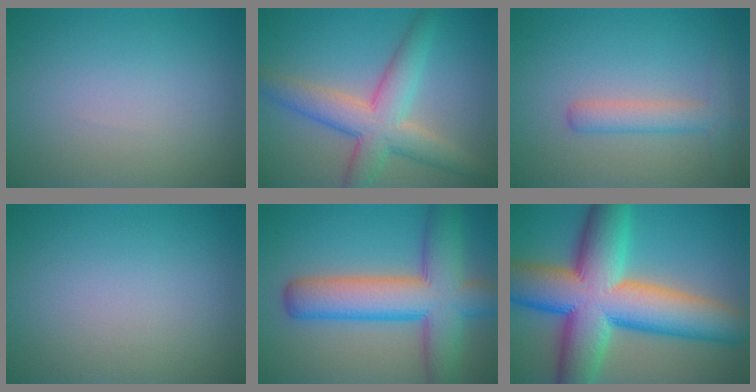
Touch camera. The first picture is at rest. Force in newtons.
{"total": 6.5, "press": 6.5, "slide": 0.4}
{"total": 2.7, "press": 2.7, "slide": 0.1}
{"total": 0.0}
{"total": 9.9, "press": 9.9, "slide": 0.6}
{"total": 15.9, "press": 15.9, "slide": 0.6}